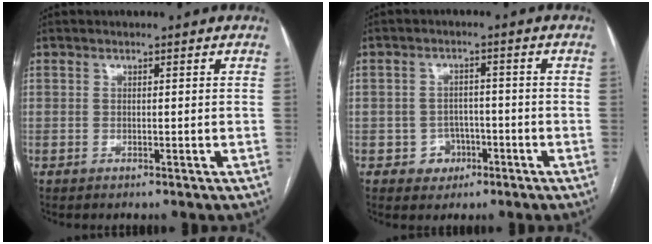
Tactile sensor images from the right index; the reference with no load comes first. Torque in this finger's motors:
{"motor_torque": [-0.13, -0.02, -0.29, -0.10]}